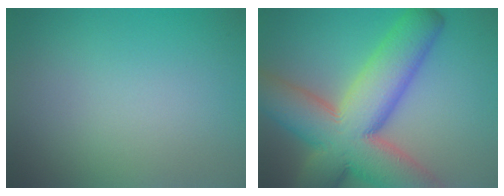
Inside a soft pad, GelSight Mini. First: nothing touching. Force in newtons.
{"total": 14.8, "press": 14.8, "slide": 0.9}